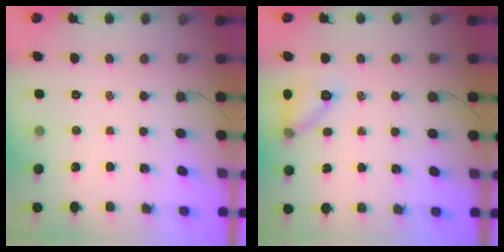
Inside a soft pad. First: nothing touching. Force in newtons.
{"total": 9.3, "press": 9.2, "slide": 1.2}